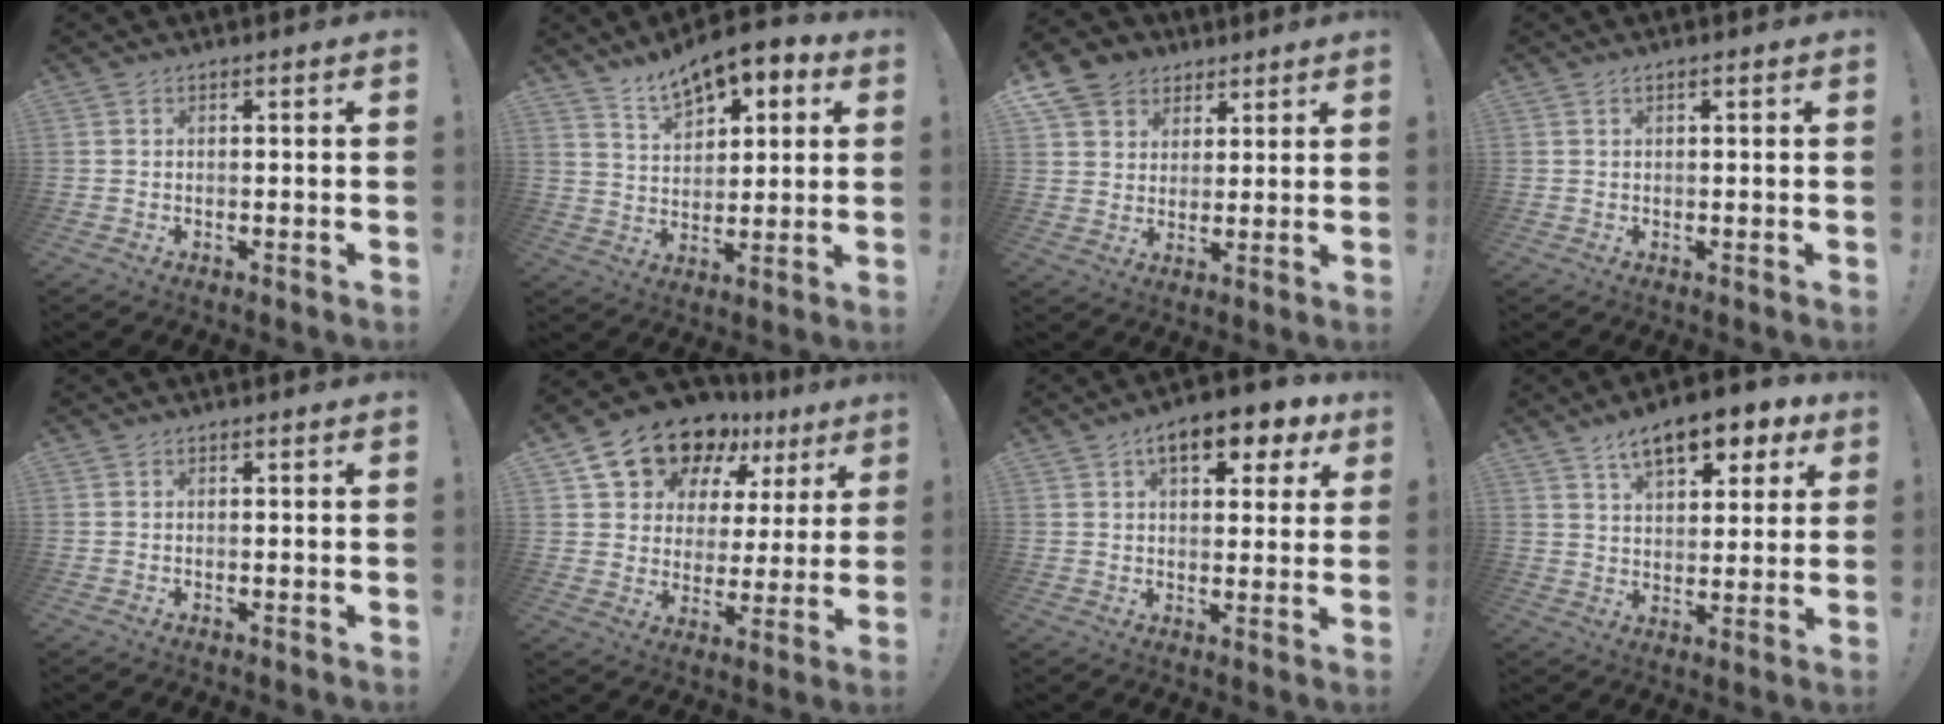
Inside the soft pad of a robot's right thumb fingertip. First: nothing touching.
{"total": 10.7, "force": [8.2, 5.0, 4.7], "torque": [-0.079, -0.053, 0.153]}
{"total": 9.6, "force": [5.1, 7.7, 2.5], "torque": [-0.043, -0.028, 0.103]}
{"total": 0.9, "force": [0.4, 0.1, 0.9], "torque": [-0.024, 0.004, 0.007]}
{"total": 0.0}
{"total": 15.9, "force": [11.3, 9.0, 6.5], "torque": [-0.105, -0.079, 0.207]}
{"total": 11.0, "force": [5.5, 5.2, 7.9], "torque": [-0.106, -0.019, 0.089]}
{"total": 13.0, "force": [7.9, 5.9, 8.5], "torque": [-0.124, -0.041, 0.135]}